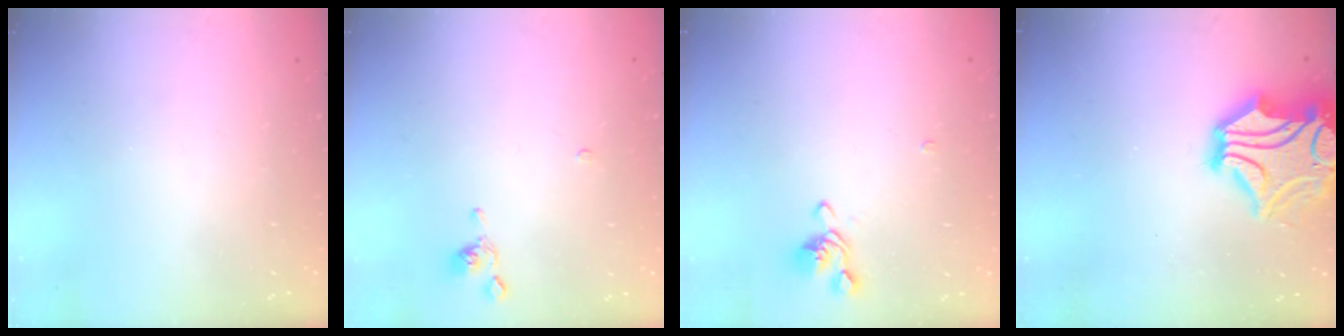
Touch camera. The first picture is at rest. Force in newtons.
{"total": 2.2, "press": 2.2, "slide": 0.2}
{"total": 2.0, "press": 1.9, "slide": 0.8}
{"total": 8.9, "press": 8.6, "slide": 2.0}